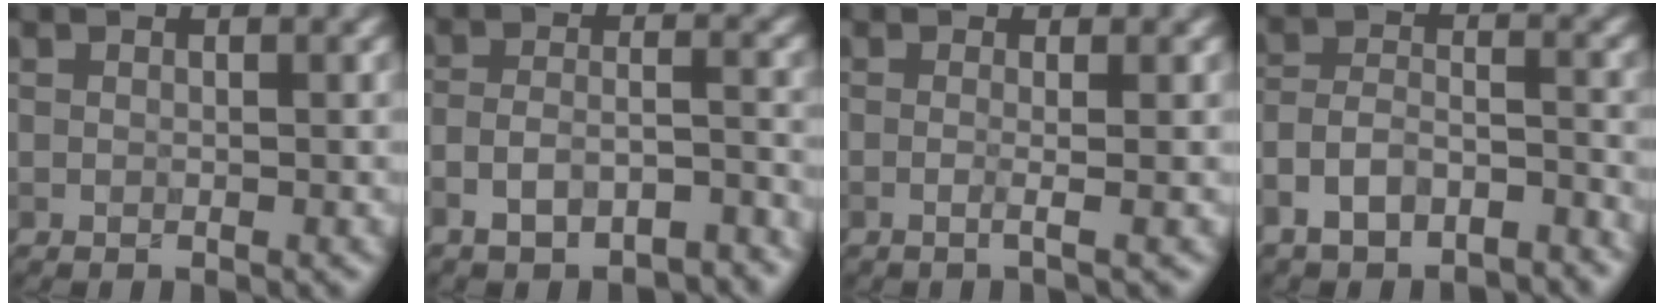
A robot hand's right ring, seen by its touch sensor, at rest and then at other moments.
{"total": 5.9, "force": [-4.8, 1.9, 2.9], "torque": [-0.054, 0.002, -0.085]}
{"total": 2.5, "force": [0.3, 1.2, 2.1], "torque": [-0.014, 0.001, -0.025]}
{"total": 5.8, "force": [-4.6, 2.3, 2.5], "torque": [-0.045, 0.000, -0.093]}